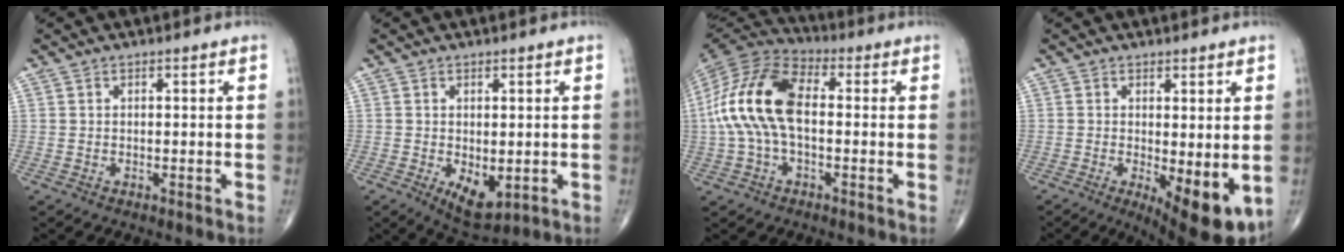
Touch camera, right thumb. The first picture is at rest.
{"total": 6.1, "force": [-1.3, 3.2, 5.1], "torque": [-0.068, -0.014, -0.007]}
{"total": 16.2, "force": [0.2, 8.9, 13.6], "torque": [-0.281, 0.035, -0.007]}
{"total": 9.6, "force": [-1.9, 3.2, 8.9], "torque": [-0.116, -0.023, -0.017]}